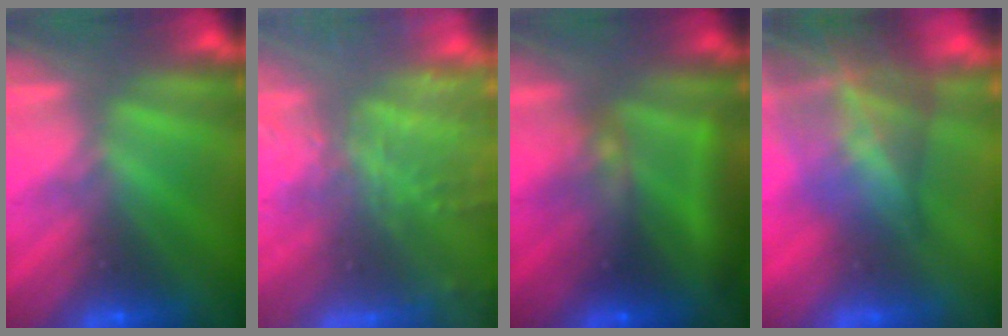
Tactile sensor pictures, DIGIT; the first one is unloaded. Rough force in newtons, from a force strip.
{"total": 8.3}
{"total": 7.4}
{"total": 9.6}